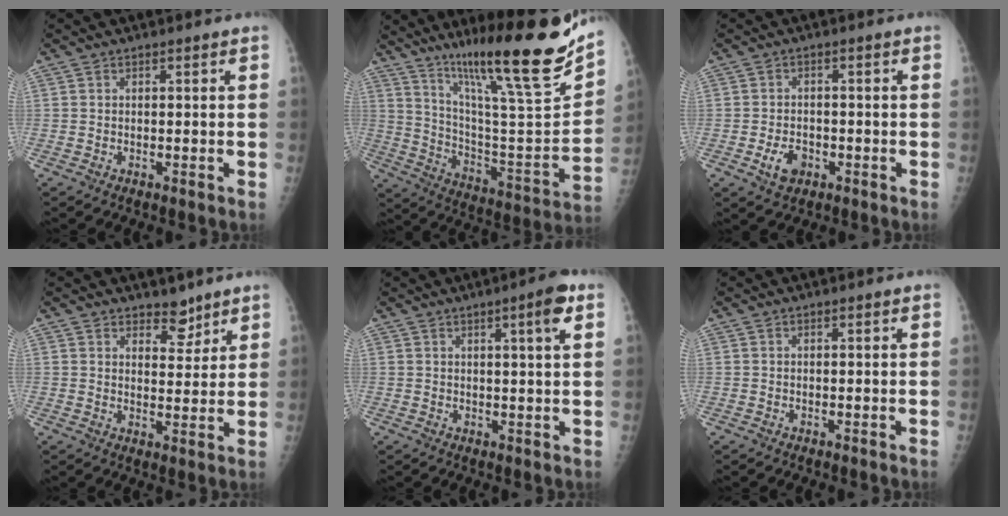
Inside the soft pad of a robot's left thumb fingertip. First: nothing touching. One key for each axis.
{"total": 26.4, "fx": 19.2, "fy": 2.3, "fz": 17.9, "tx": -0.258, "ty": -0.101, "tz": 0.315}
{"total": 4.4, "fx": -1.7, "fy": 3.1, "fz": 2.6, "tx": -0.036, "ty": 0.006, "tz": -0.027}
{"total": 4.5, "fx": 3.6, "fy": 2.3, "fz": 1.5, "tx": 0.004, "ty": -0.027, "tz": 0.056}
{"total": 4.6, "fx": 2.1, "fy": 0.2, "fz": 4.1, "tx": -0.058, "ty": -0.009, "tz": 0.029}
{"total": 0.0}